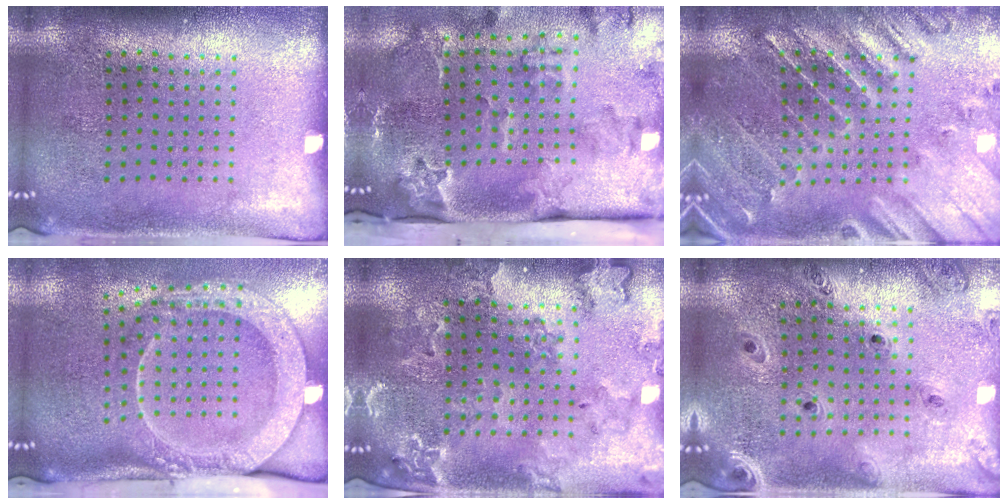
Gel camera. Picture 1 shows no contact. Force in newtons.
{"total": 3.8, "press": 2.6, "slide": 2.7}
{"total": 1.0, "press": 0.9, "slide": 0.3}
{"total": 2.8, "press": 2.0, "slide": 1.9}
{"total": 1.4, "press": 1.4, "slide": 0.3}
{"total": 0.9, "press": 0.9, "slide": 0.1}